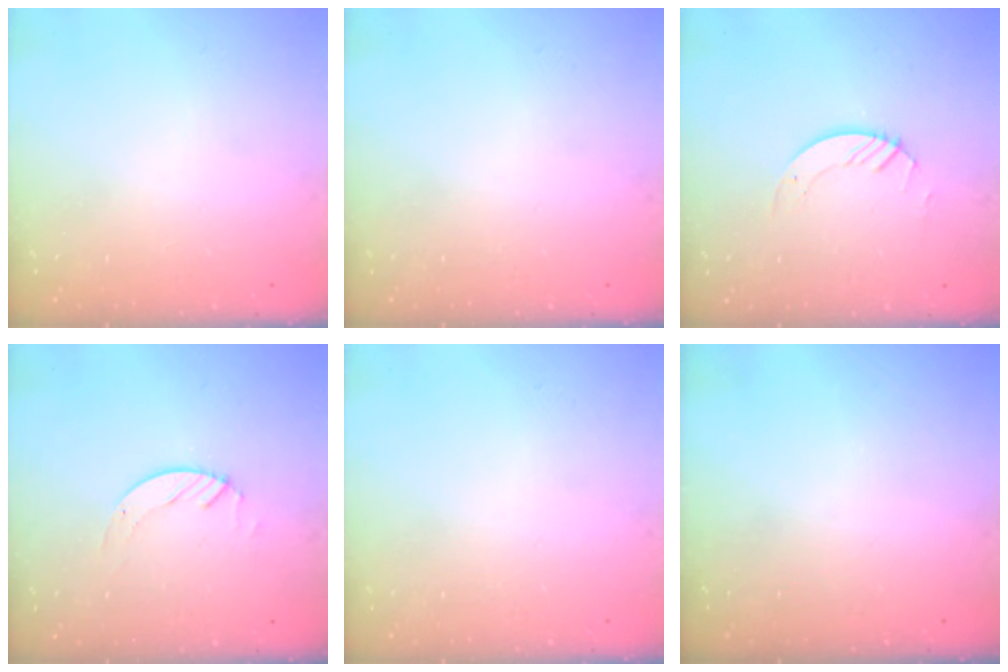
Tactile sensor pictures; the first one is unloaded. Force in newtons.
{"total": 0.0}
{"total": 2.9, "press": 2.9, "slide": 0.3}
{"total": 3.1, "press": 3.1, "slide": 0.3}
{"total": 0.0}
{"total": 0.0}